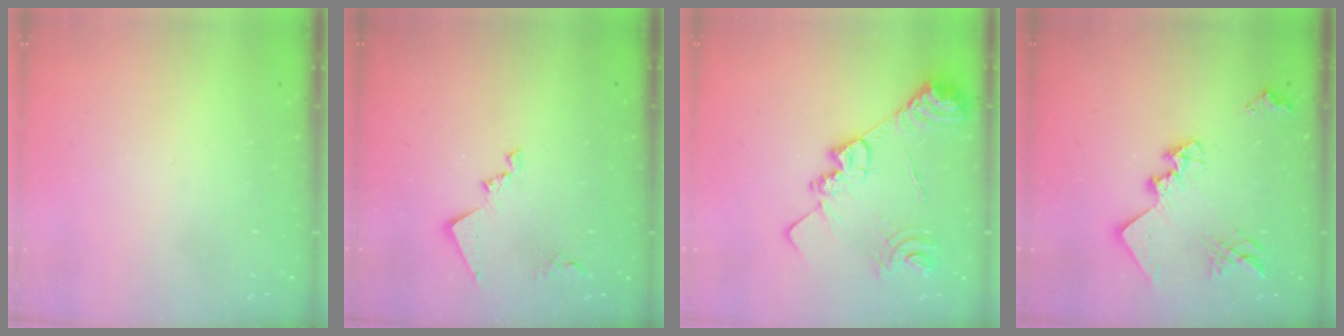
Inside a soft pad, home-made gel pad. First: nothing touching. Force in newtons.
{"total": 11.4, "press": 11.4, "slide": 0.6}
{"total": 18.5, "press": 18.4, "slide": 1.4}
{"total": 17.0, "press": 17.0, "slide": 1.1}